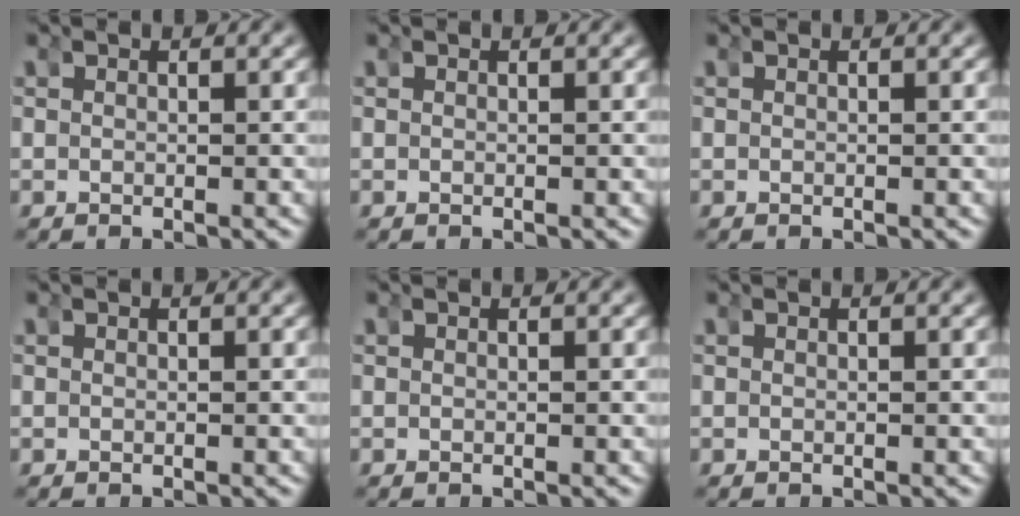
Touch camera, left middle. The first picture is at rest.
{"total": 0.0}
{"total": 0.0}
{"total": 0.0}
{"total": 0.0}
{"total": 0.0}